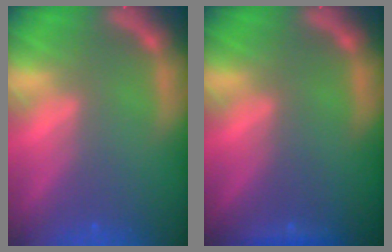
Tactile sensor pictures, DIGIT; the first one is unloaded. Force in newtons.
{"total": 0.9}